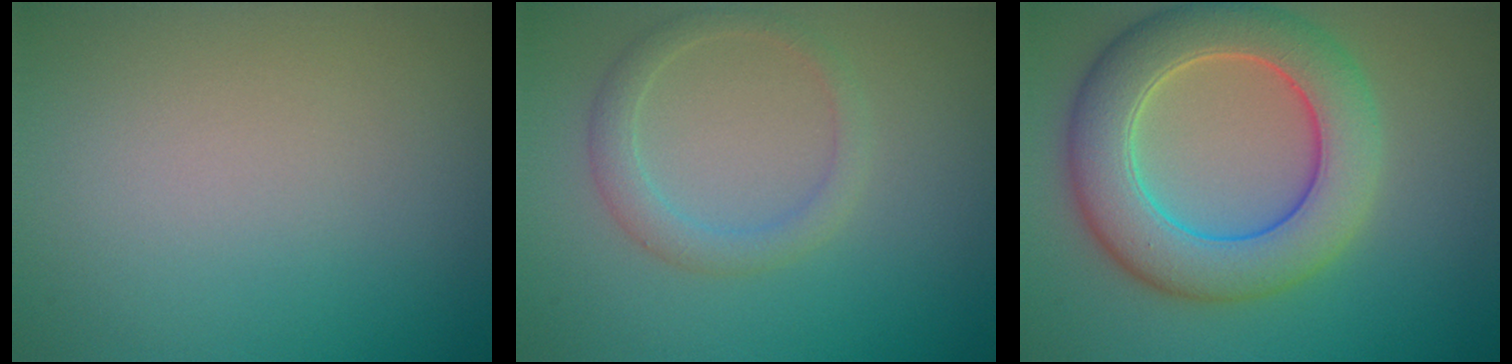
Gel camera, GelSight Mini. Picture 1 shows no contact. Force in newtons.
{"total": 2.2, "press": 2.1, "slide": 0.1}
{"total": 8.1, "press": 8.1, "slide": 0.3}